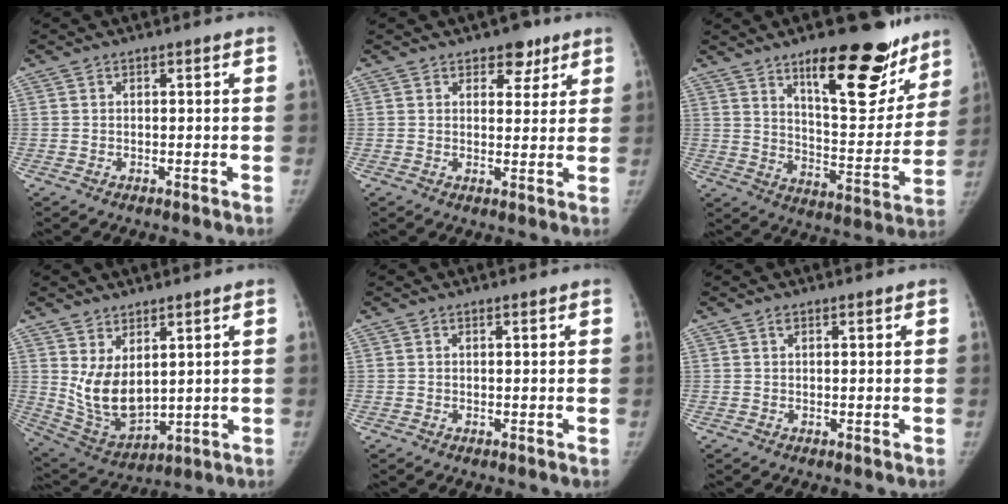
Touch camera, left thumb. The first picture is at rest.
{"total": 5.2, "force": [3.4, 3.1, 2.4], "torque": [-0.002, -0.017, 0.046]}
{"total": 22.3, "force": [14.2, 8.0, 15.2], "torque": [-0.154, -0.089, 0.210]}
{"total": 10.7, "force": [3.4, 6.1, 8.1], "torque": [-0.130, -0.035, 0.089]}
{"total": 0.7, "force": [0.5, 0.2, 0.4], "torque": [-0.008, -0.003, 0.009]}
{"total": 1.3, "force": [0.9, 0.5, 0.7], "torque": [-0.011, 0.000, 0.013]}